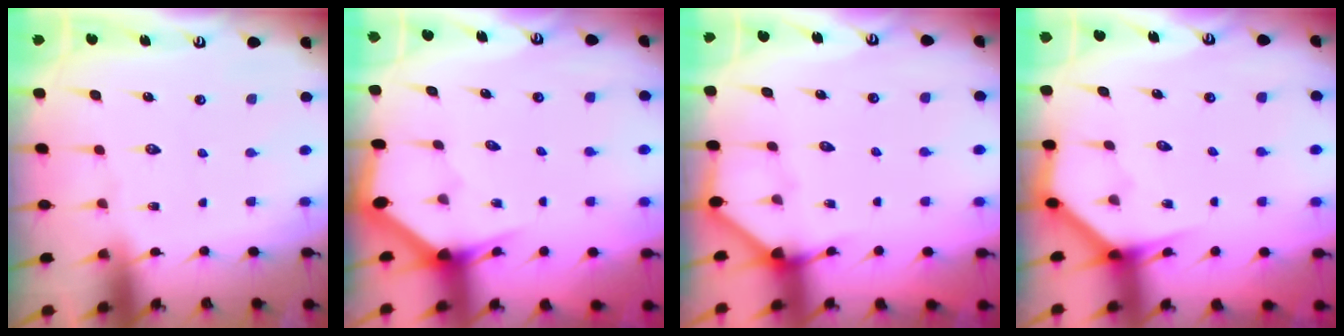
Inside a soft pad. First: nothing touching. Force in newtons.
{"total": 3.2, "press": 3.2, "slide": 0.2}
{"total": 3.4, "press": 3.4, "slide": 0.4}
{"total": 3.8, "press": 3.8, "slide": 0.2}